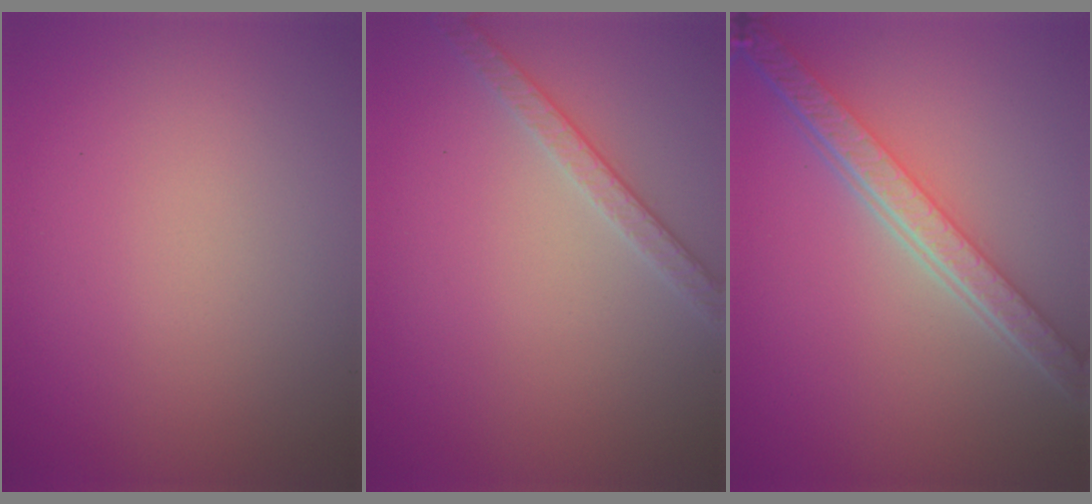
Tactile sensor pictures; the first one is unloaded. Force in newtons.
{"total": 2.6, "press": 2.5, "slide": 0.8}
{"total": 6.0, "press": 4.6, "slide": 3.9}